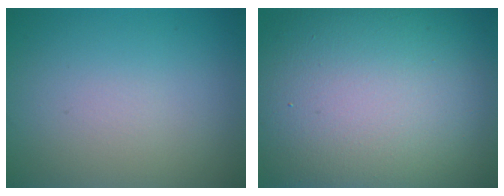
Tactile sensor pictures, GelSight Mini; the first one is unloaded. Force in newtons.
{"total": 17.8, "press": 17.8, "slide": 1.3}